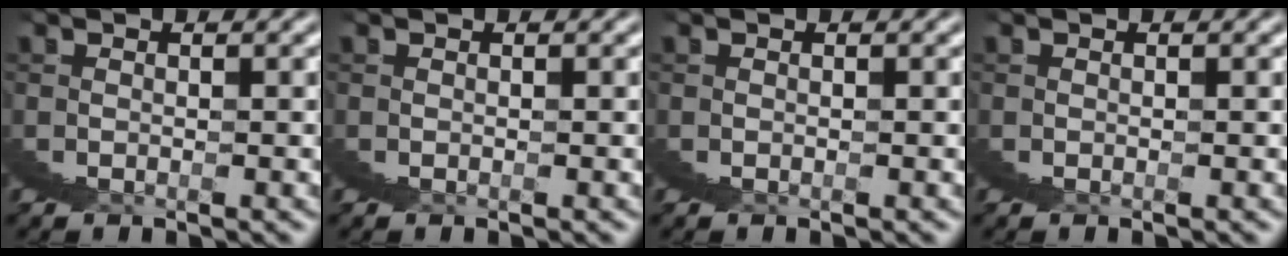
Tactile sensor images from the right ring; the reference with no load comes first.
{"total": 0.0}
{"total": 0.0}
{"total": 0.0}